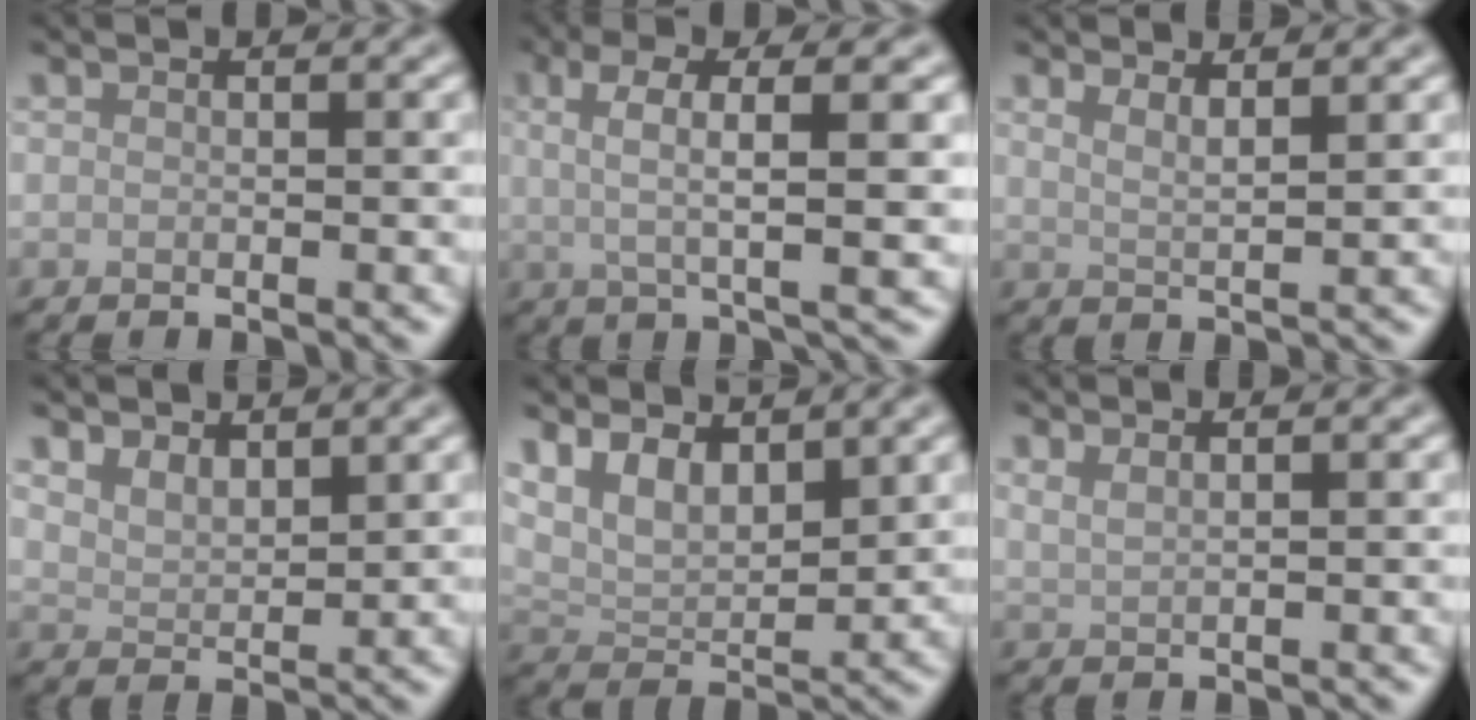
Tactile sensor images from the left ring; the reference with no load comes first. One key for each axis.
{"total": 5.6, "fx": 1.3, "fy": 1.4, "fz": 5.3, "tx": -0.088, "ty": 0.008, "tz": 0.018}
{"total": 2.5, "fx": 1.8, "fy": 0.7, "fz": 1.5, "tx": -0.013, "ty": 0.000, "tz": 0.024}
{"total": 3.0, "fx": 2.6, "fy": 1.1, "fz": 1.2, "tx": -0.023, "ty": 0.000, "tz": 0.047}
{"total": 5.4, "fx": 3.4, "fy": 2.6, "fz": 3.3, "tx": -0.067, "ty": -0.004, "tz": 0.059}
{"total": 2.0, "fx": 1.5, "fy": 0.8, "fz": 1.1, "tx": -0.010, "ty": 0.001, "tz": 0.017}